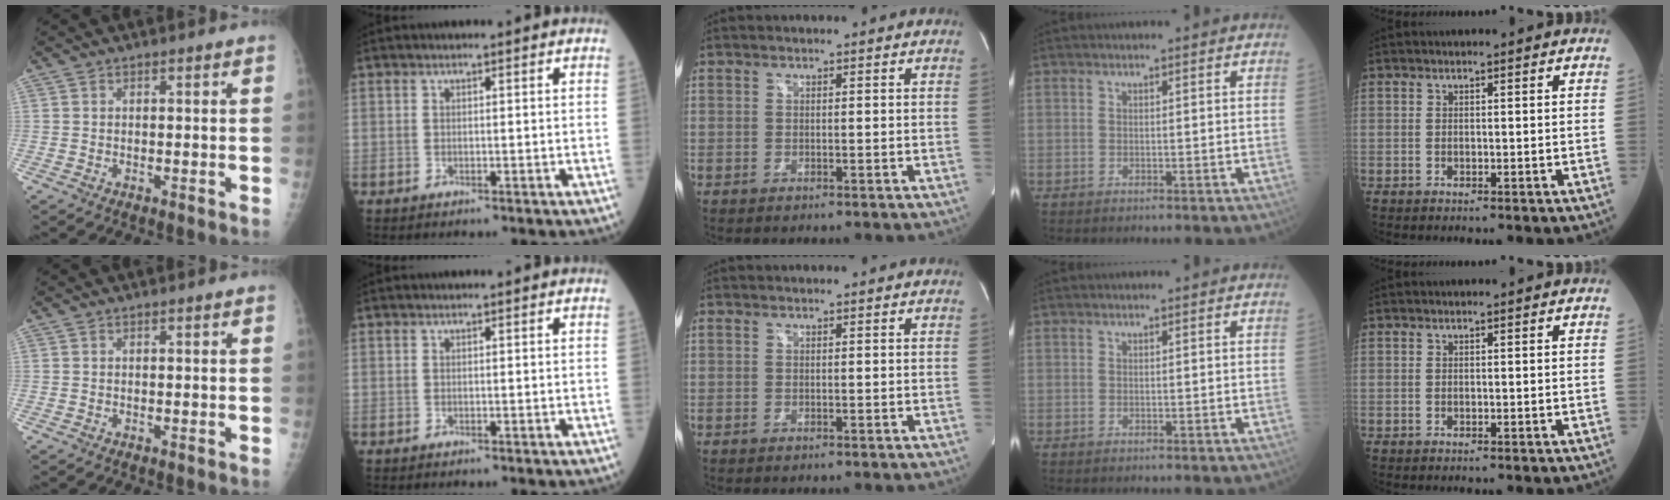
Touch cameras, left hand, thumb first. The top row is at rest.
{}